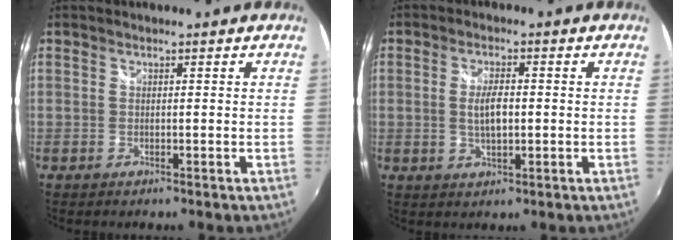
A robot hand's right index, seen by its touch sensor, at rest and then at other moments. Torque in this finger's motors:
{"motor_torque": [1.03, 0.65, 0.15, 0.03]}